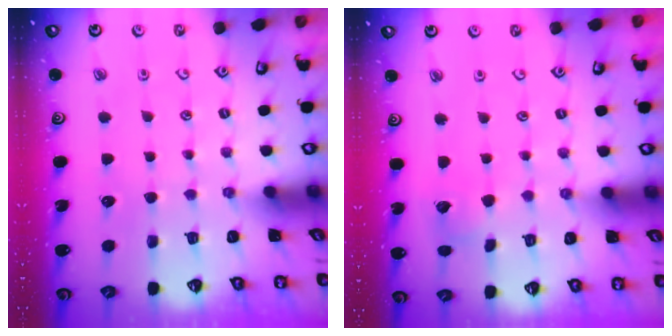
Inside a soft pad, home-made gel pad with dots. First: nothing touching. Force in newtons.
{"total": 2.9, "press": 2.9, "slide": 0.3}